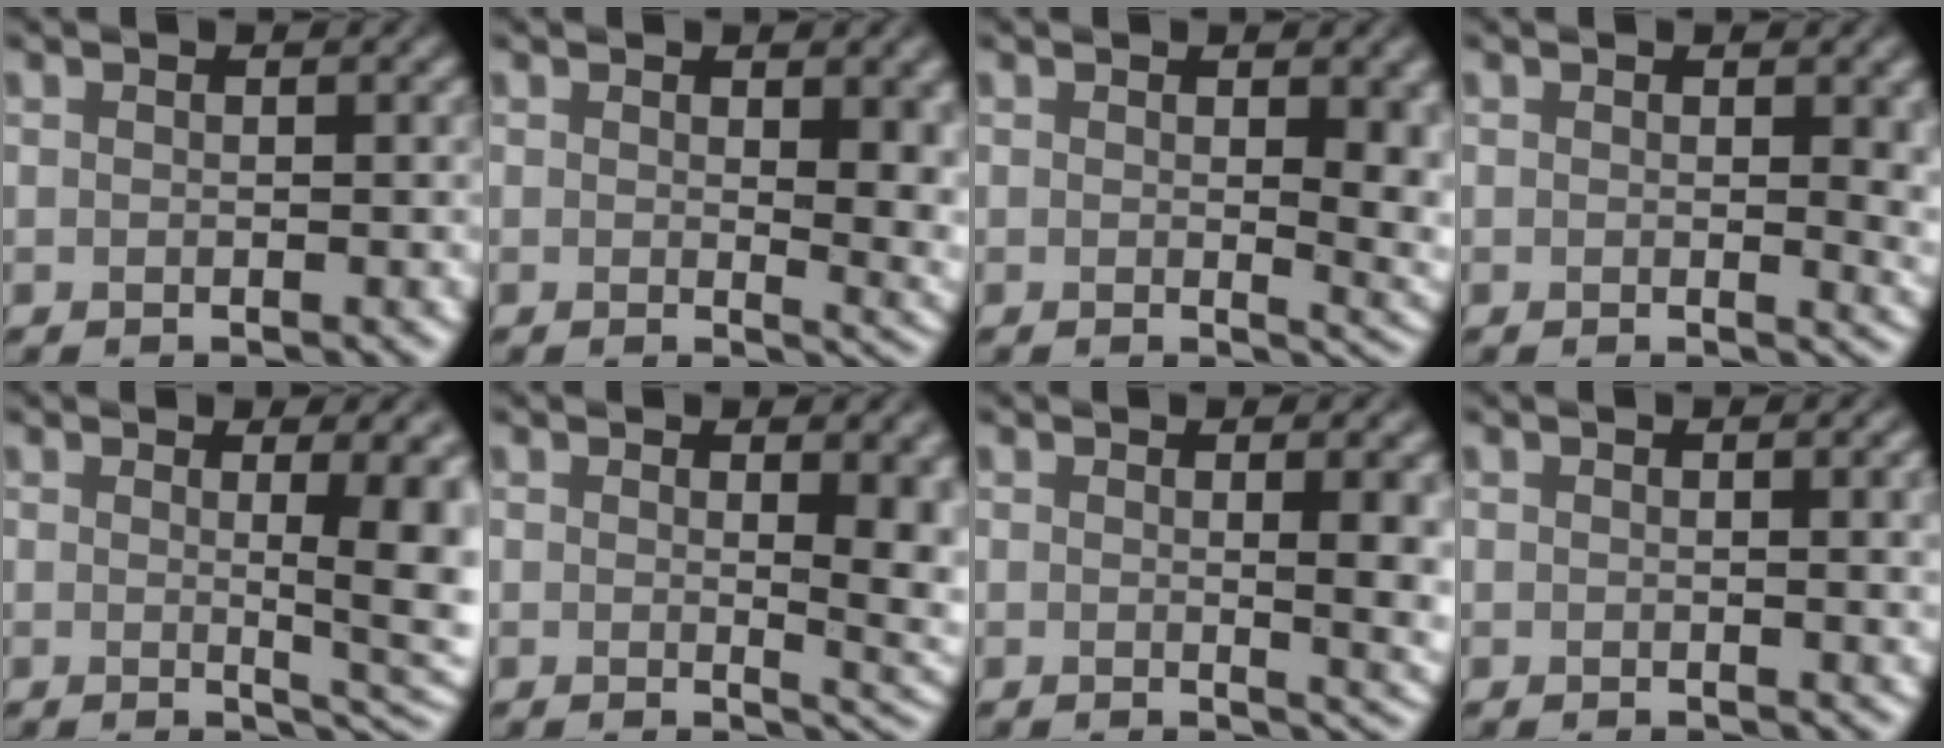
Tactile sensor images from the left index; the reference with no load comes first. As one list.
[{"total": 5.1, "force": [0.8, 1.9, 4.7], "torque": [-0.052, -0.013, 0.018]}, {"total": 5.1, "force": [0.5, 1.9, 4.7], "torque": [-0.046, -0.011, 0.011]}, {"total": 2.9, "force": [0.5, 0.9, 2.8], "torque": [-0.026, -0.002, 0.007]}, {"total": 7.3, "force": [0.7, 2.1, 6.9], "torque": [-0.061, -0.003, 0.011]}, {"total": 6.7, "force": [1.0, 2.8, 6.1], "torque": [-0.044, -0.007, 0.021]}, {"total": 5.7, "force": [0.6, 1.9, 5.4], "torque": [-0.047, -0.005, 0.012]}, {"total": 2.6, "force": [0.4, 0.8, 2.4], "torque": [-0.022, 0.003, 0.003]}]